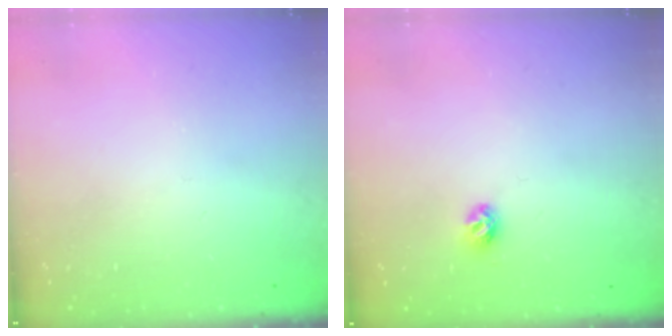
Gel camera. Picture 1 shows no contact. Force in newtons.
{"total": 5.9, "press": 5.9, "slide": 0.8}